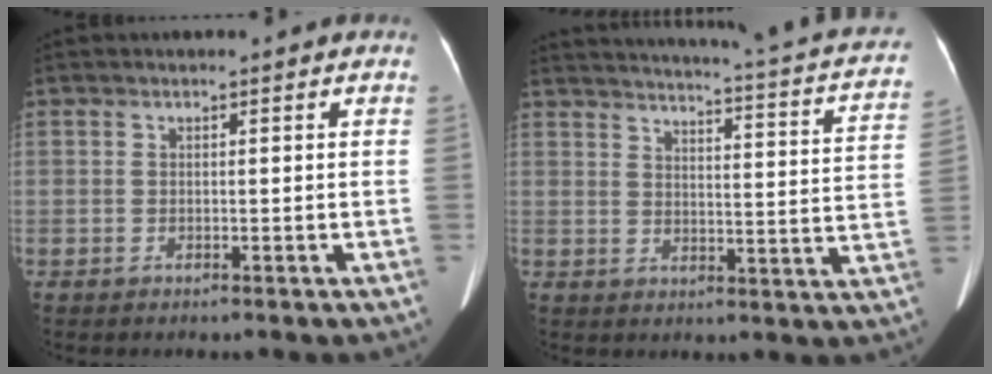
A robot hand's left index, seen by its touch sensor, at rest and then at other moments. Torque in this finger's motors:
{"motor_torque": [0.25, -1.89, 0.02, 0.02]}